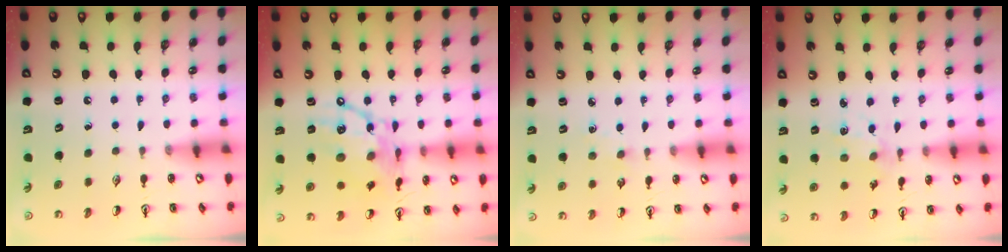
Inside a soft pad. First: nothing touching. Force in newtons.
{"total": 17.9, "press": 17.8, "slide": 1.8}
{"total": 1.9, "press": 1.8, "slide": 0.3}
{"total": 2.0, "press": 2.0, "slide": 0.3}